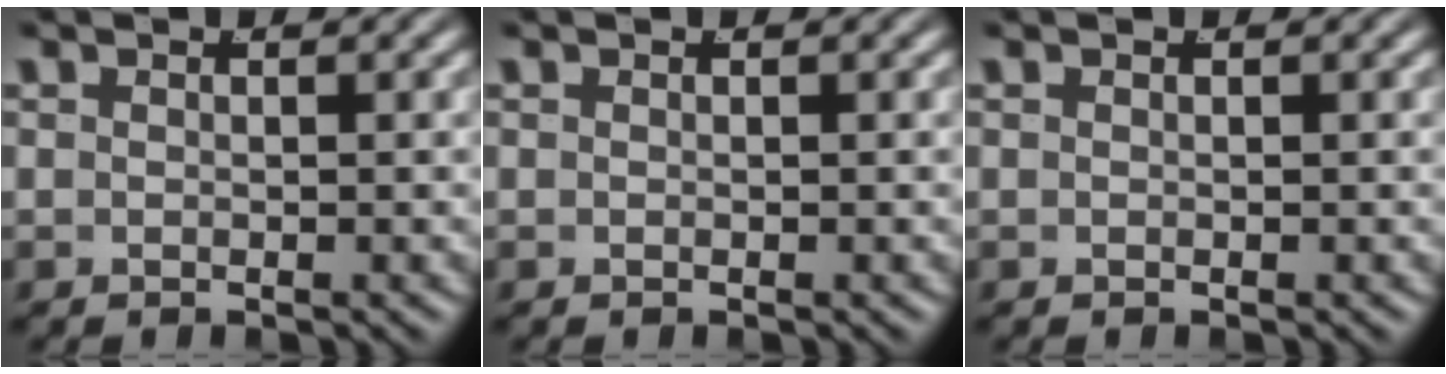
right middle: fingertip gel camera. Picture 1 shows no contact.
{"total": 0.0}
{"total": 0.0}